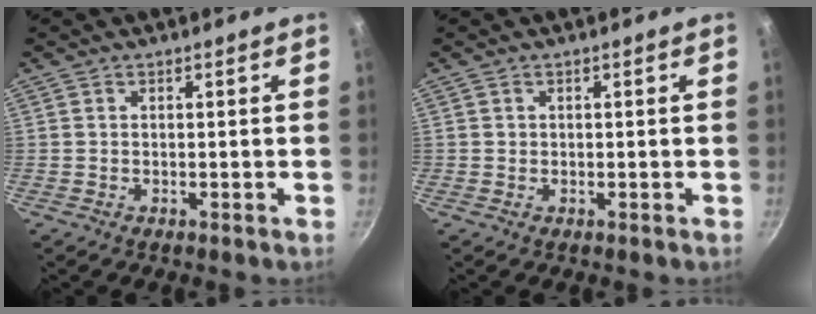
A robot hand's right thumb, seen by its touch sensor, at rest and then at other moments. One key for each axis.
{"total": 0.0}